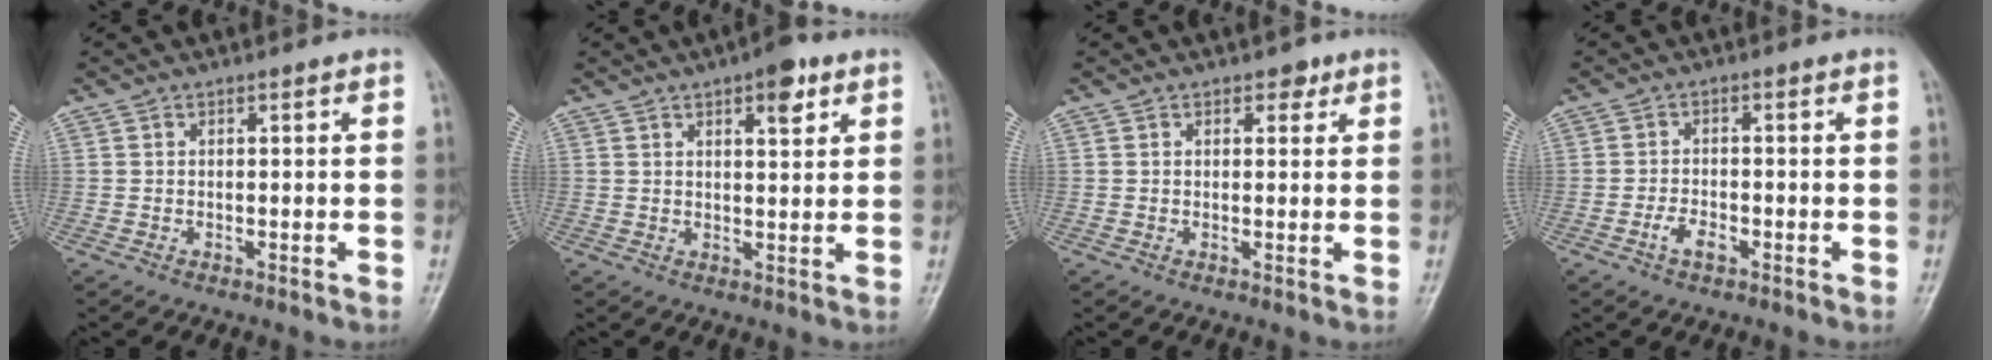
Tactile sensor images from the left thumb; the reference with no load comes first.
{"total": 6.0, "force": [3.2, 2.3, 4.5], "torque": [-0.048, -0.012, 0.041]}
{"total": 1.9, "force": [1.2, 1.2, 0.9], "torque": [0.003, -0.004, 0.012]}
{"total": 3.2, "force": [-1.6, 1.7, 2.2], "torque": [-0.041, 0.012, -0.030]}